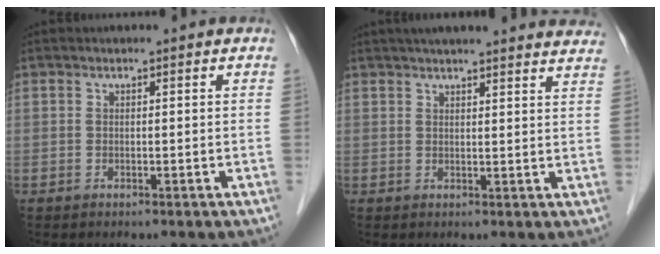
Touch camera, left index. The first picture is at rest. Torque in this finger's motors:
{"motor_torque": [-0.26, -0.81, 0.63, 0.11]}